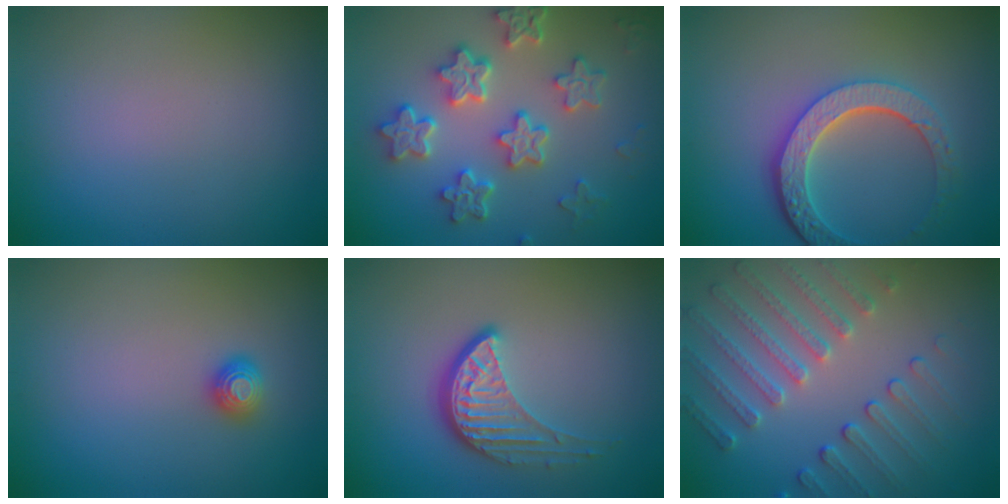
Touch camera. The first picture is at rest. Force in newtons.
{"total": 5.8, "press": 5.2, "slide": 2.7}
{"total": 5.6, "press": 4.3, "slide": 3.6}
{"total": 1.1, "press": 1.1, "slide": 0.2}
{"total": 3.9, "press": 3.0, "slide": 2.5}
{"total": 5.0, "press": 3.8, "slide": 3.3}